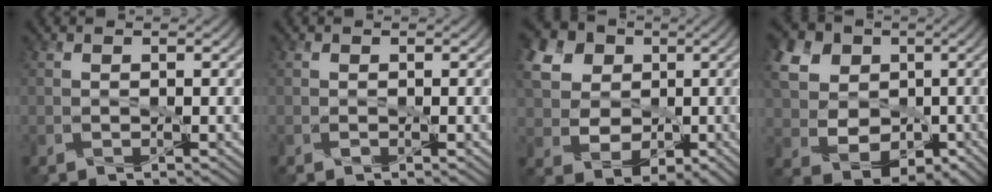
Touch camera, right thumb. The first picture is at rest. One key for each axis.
{"total": 0.5, "fx": -0.1, "fy": 0.4, "fz": 0.4, "tx": -0.006, "ty": 0.002, "tz": -0.004}
{"total": 13.8, "fx": 3.1, "fy": 11.7, "fz": 6.7, "tx": -0.225, "ty": 0.017, "tz": 0.067}
{"total": 12.5, "fx": 1.7, "fy": 10.4, "fz": 6.7, "tx": -0.204, "ty": 0.009, "tz": 0.032}